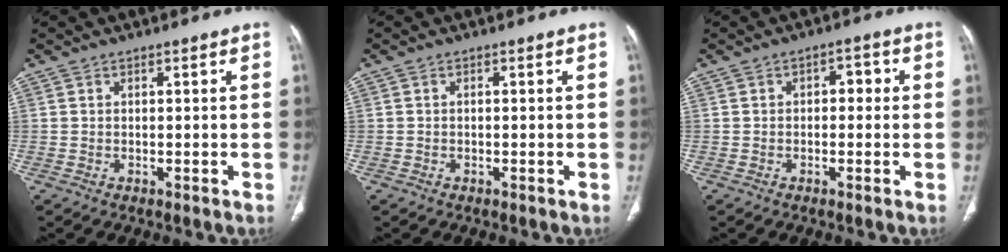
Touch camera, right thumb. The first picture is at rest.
{"total": 0.0}
{"total": 3.2, "force": [0.2, 2.0, 2.4], "torque": [-0.017, 0.012, -0.003]}